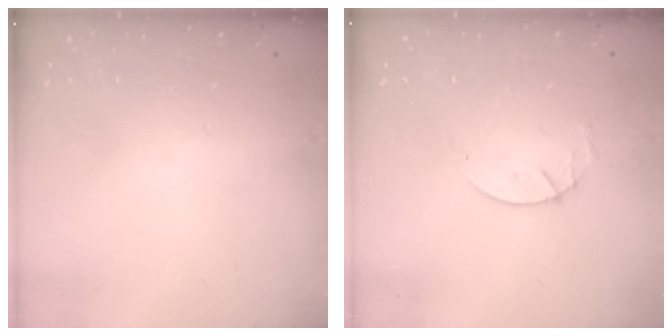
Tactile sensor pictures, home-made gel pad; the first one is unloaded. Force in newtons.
{"total": 2.9, "press": 2.9, "slide": 0.4}